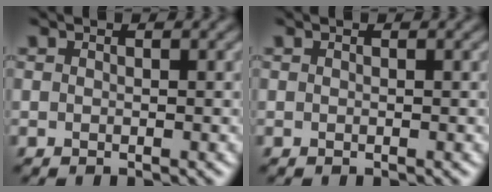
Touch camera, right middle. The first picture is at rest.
{"total": 0.0}